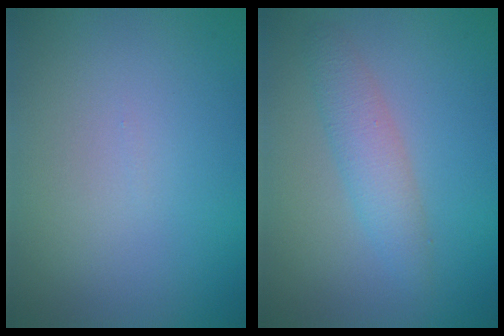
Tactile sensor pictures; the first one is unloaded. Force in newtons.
{"total": 2.6, "press": 2.6, "slide": 0.1}